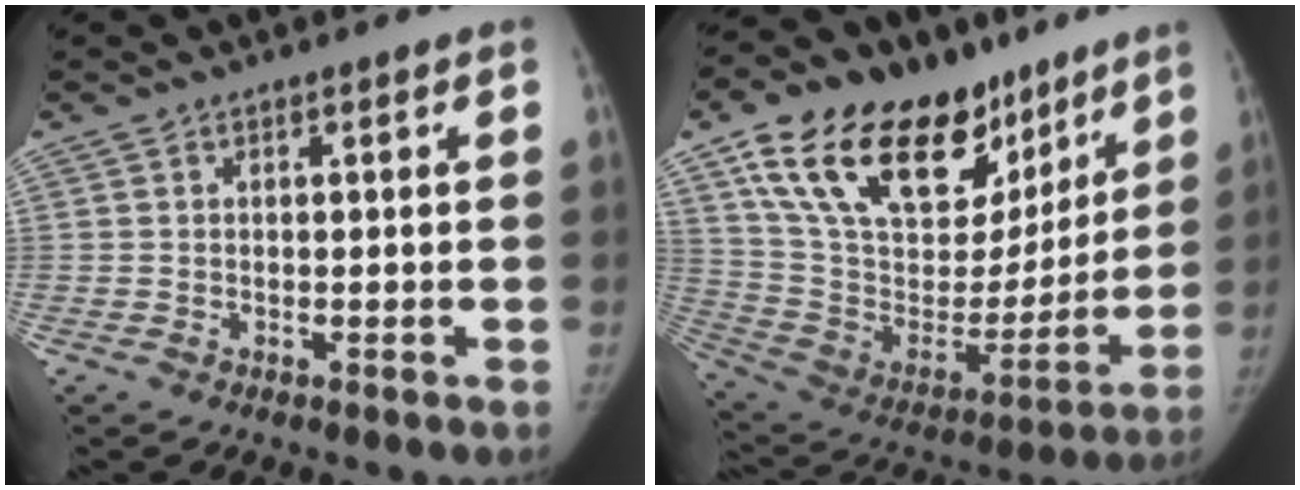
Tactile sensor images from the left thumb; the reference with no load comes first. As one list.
[{"total": 32.5, "force": [19.7, 17.1, 19.4], "torque": [-0.289, -0.024, 0.335]}]